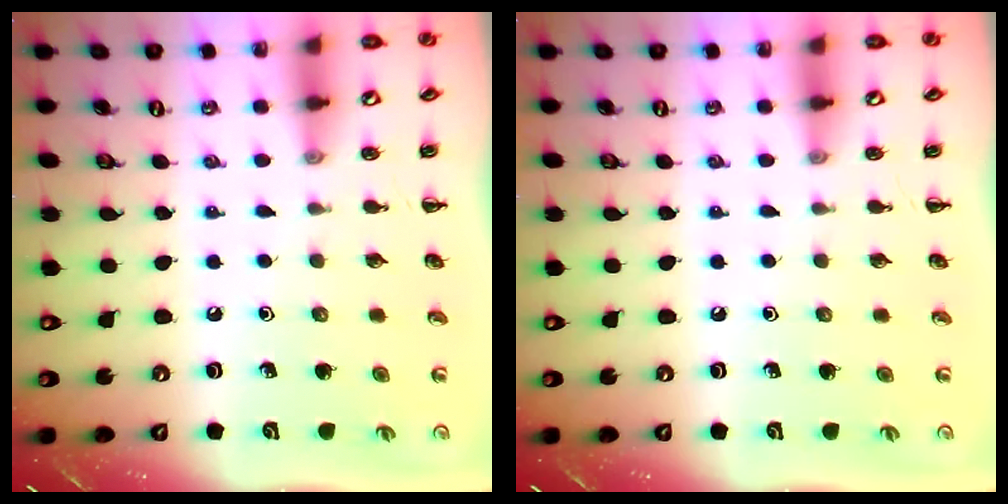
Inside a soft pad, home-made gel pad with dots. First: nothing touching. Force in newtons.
{"total": 0.0}